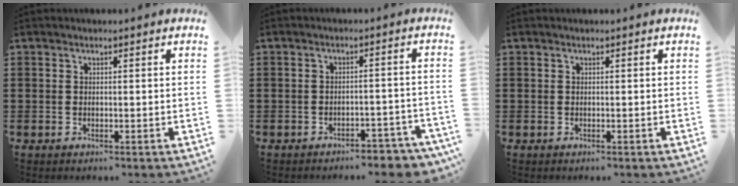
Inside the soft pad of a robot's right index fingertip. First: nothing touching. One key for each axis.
{"total": 3.4, "fx": -3.2, "fy": 0.3, "fz": 0.9, "tx": -0.018, "ty": 0.003, "tz": -0.067}
{"total": 0.0}